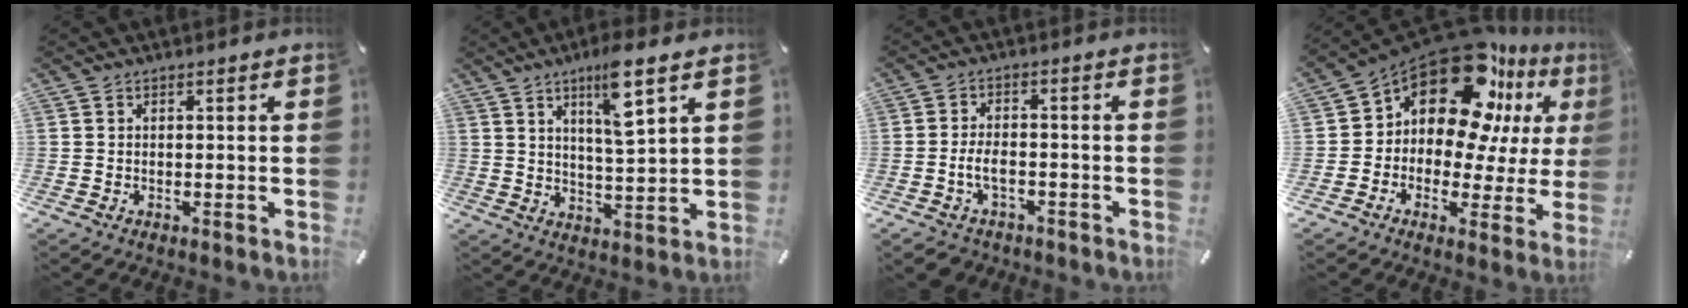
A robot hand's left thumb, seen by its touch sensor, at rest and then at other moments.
{"total": 9.8, "force": [5.5, 1.8, 7.9], "torque": [-0.126, -0.029, 0.088]}
{"total": 5.3, "force": [-1.9, 3.4, 3.7], "torque": [-0.083, 0.008, -0.039]}
{"total": 17.8, "force": [10.9, 10.1, 9.9], "torque": [-0.189, -0.100, 0.182]}